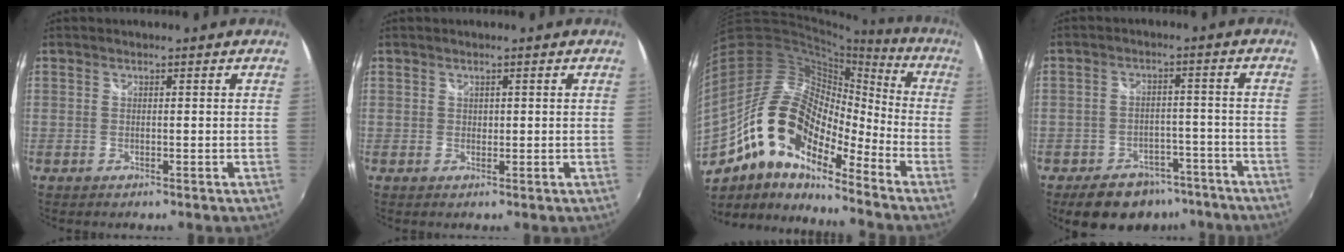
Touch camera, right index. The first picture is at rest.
{"total": 0.6, "force": [0.2, 0.5, 0.1], "torque": [0.001, 0.001, 0.004]}
{"total": 18.8, "force": [-11.4, 8.3, 12.5], "torque": [-0.222, -0.010, -0.228]}
{"total": 11.6, "force": [-8.6, 6.8, 3.8], "torque": [-0.085, 0.019, -0.105]}